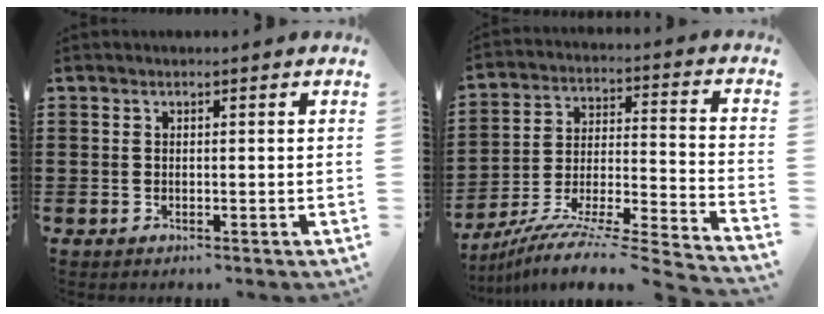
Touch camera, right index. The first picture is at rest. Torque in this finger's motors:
{"motor_torque": [-0.53, 1.40, -1.05, -0.11]}